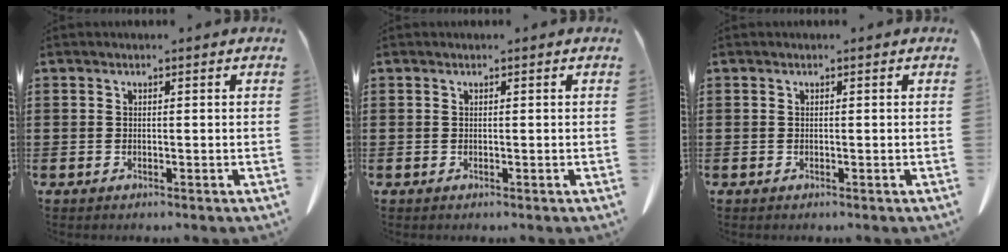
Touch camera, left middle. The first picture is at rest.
{"total": 0.0}
{"total": 0.0}